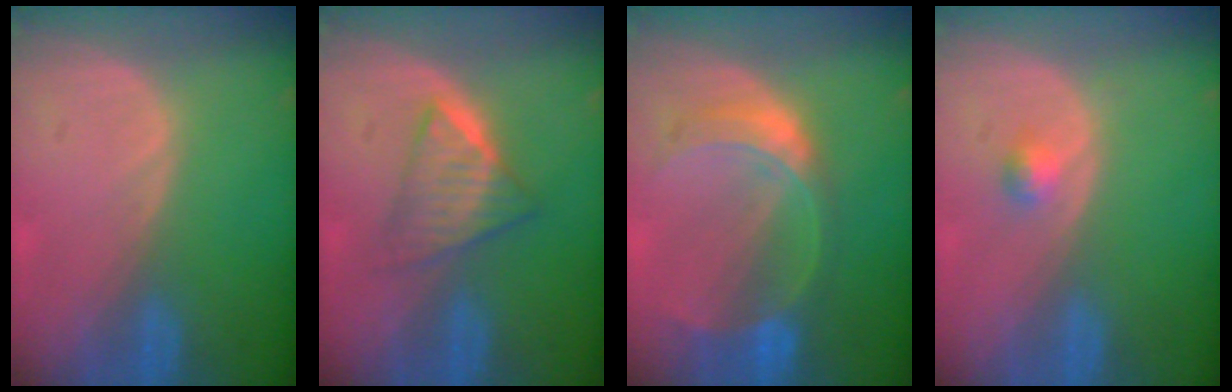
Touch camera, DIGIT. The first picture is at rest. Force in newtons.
{"total": 6.2, "press": 5.4, "slide": 3.2}
{"total": 7.6, "press": 6.6, "slide": 3.8}
{"total": 1.8, "press": 1.6, "slide": 0.9}